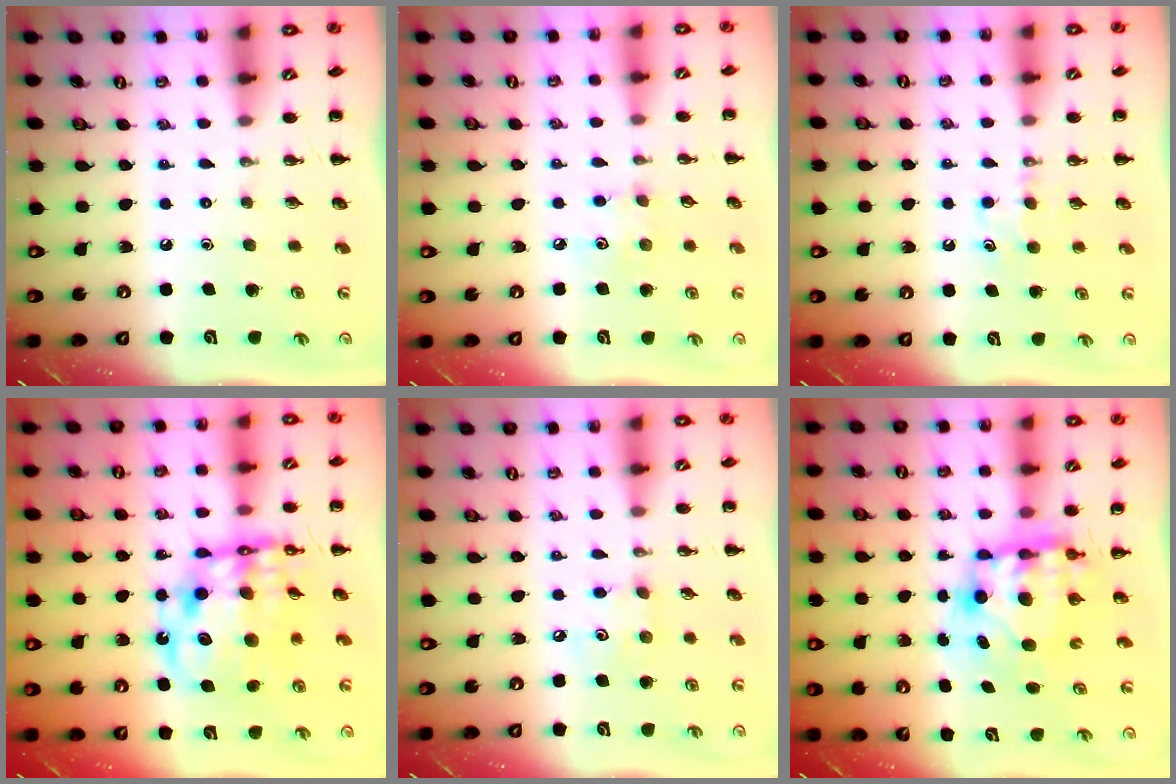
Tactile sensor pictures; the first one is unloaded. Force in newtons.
{"total": 5.1, "press": 5.0, "slide": 0.9}
{"total": 4.8, "press": 4.6, "slide": 1.2}
{"total": 16.3, "press": 15.8, "slide": 4.0}
{"total": 4.8, "press": 4.7, "slide": 0.9}
{"total": 9.1, "press": 8.9, "slide": 2.2}